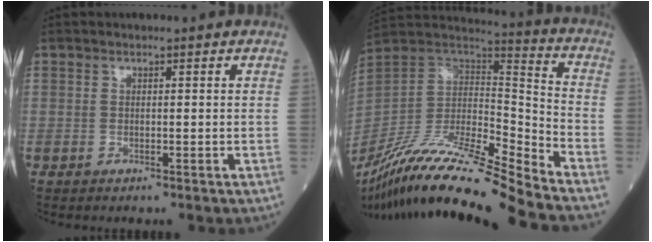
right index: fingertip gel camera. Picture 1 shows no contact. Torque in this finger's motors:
{"motor_torque": [-0.48, -1.22, 0.11, 0.08]}